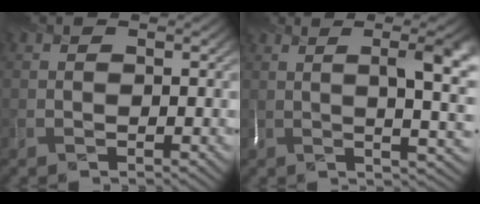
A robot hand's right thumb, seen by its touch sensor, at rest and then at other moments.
{"total": 11.1, "force": [1.9, 3.2, 10.4], "torque": [-0.114, 0.024, 0.025]}